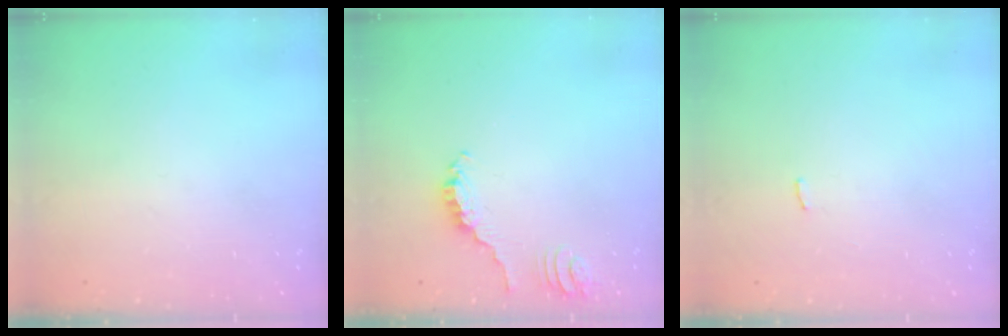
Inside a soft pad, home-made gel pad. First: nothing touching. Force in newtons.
{"total": 2.3, "press": 2.3, "slide": 0.2}
{"total": 1.5, "press": 1.4, "slide": 0.3}